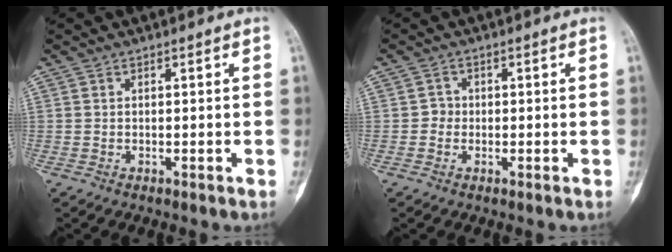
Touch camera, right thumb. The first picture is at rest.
{"total": 1.7, "force": [-0.3, 1.6, 0.4], "torque": [0.005, 0.008, -0.011]}